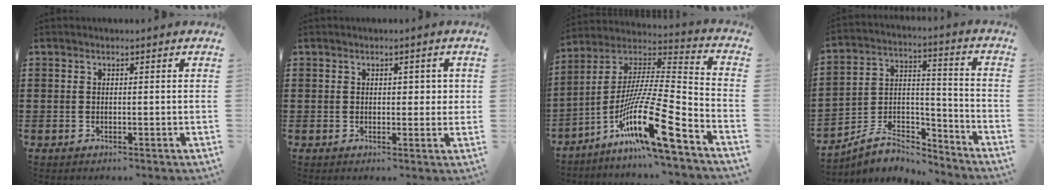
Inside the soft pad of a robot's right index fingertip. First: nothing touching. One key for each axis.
{"total": 1.8, "fx": 0.5, "fy": 1.1, "fz": 1.4, "tx": -0.011, "ty": 0.002, "tz": 0.004}
{"total": 17.0, "fx": -10.4, "fy": 2.0, "fz": 13.3, "tx": -0.256, "ty": 0.003, "tz": -0.191}
{"total": 6.6, "fx": -5.6, "fy": 3.1, "fz": 1.9, "tx": -0.041, "ty": 0.011, "tz": -0.109}